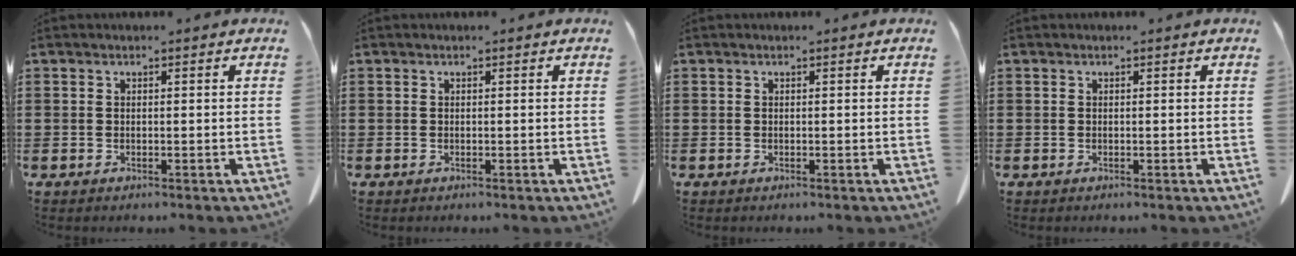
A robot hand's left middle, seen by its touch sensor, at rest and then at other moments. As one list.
[{"total": 0.0}, {"total": 0.0}, {"total": 0.0}]